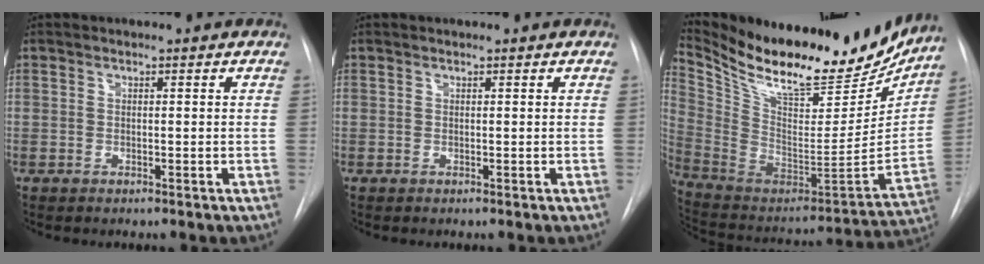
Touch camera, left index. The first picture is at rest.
{"total": 0.0}
{"total": 28.6, "force": [24.2, 7.9, 13.0], "torque": [-0.236, -0.042, 0.370]}